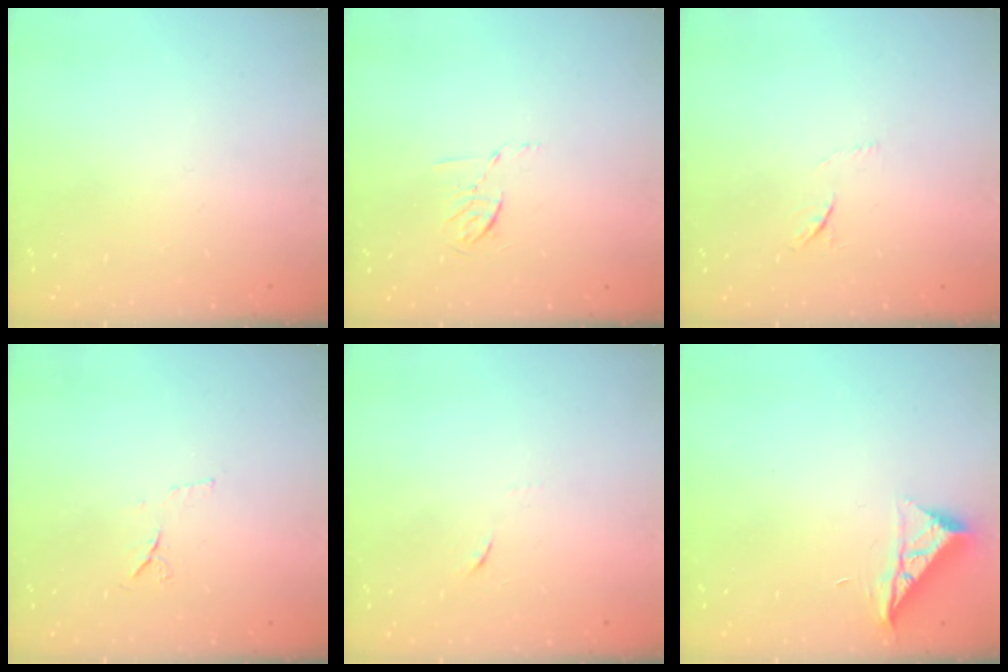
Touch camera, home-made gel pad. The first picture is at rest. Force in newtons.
{"total": 5.4, "press": 5.1, "slide": 1.8}
{"total": 4.2, "press": 4.0, "slide": 1.4}
{"total": 6.2, "press": 6.2, "slide": 0.9}
{"total": 5.2, "press": 5.1, "slide": 0.7}
{"total": 6.6, "press": 6.6, "slide": 0.3}